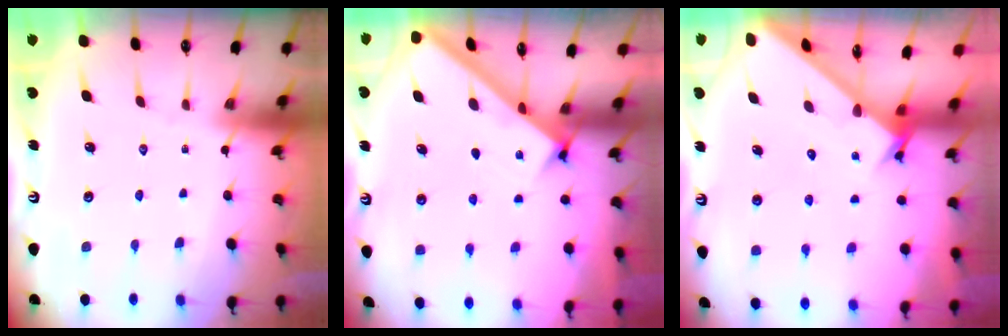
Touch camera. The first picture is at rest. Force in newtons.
{"total": 2.5, "press": 2.5, "slide": 0.3}
{"total": 2.6, "press": 2.6, "slide": 0.2}